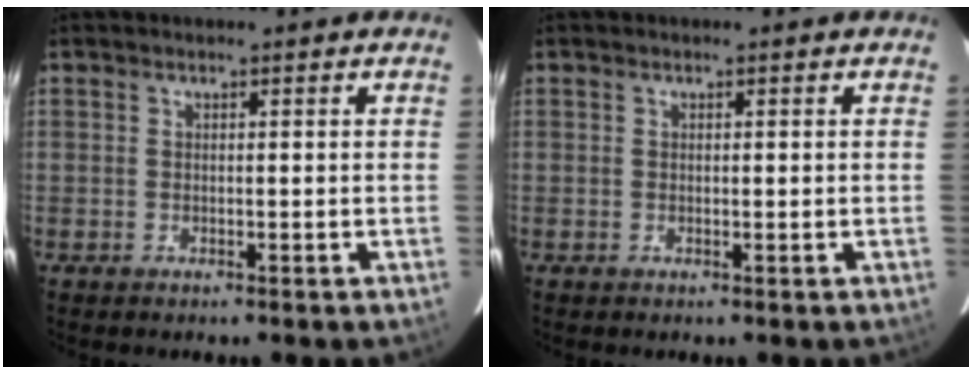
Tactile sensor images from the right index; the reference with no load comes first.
{"total": 0.0}